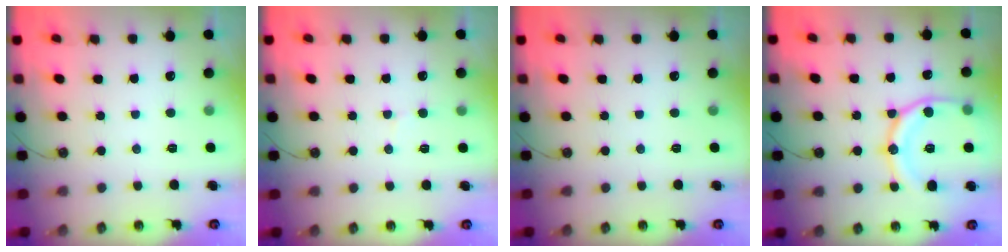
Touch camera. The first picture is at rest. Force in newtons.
{"total": 5.8, "press": 5.8, "slide": 0.5}
{"total": 0.0}
{"total": 17.7, "press": 17.6, "slide": 1.8}